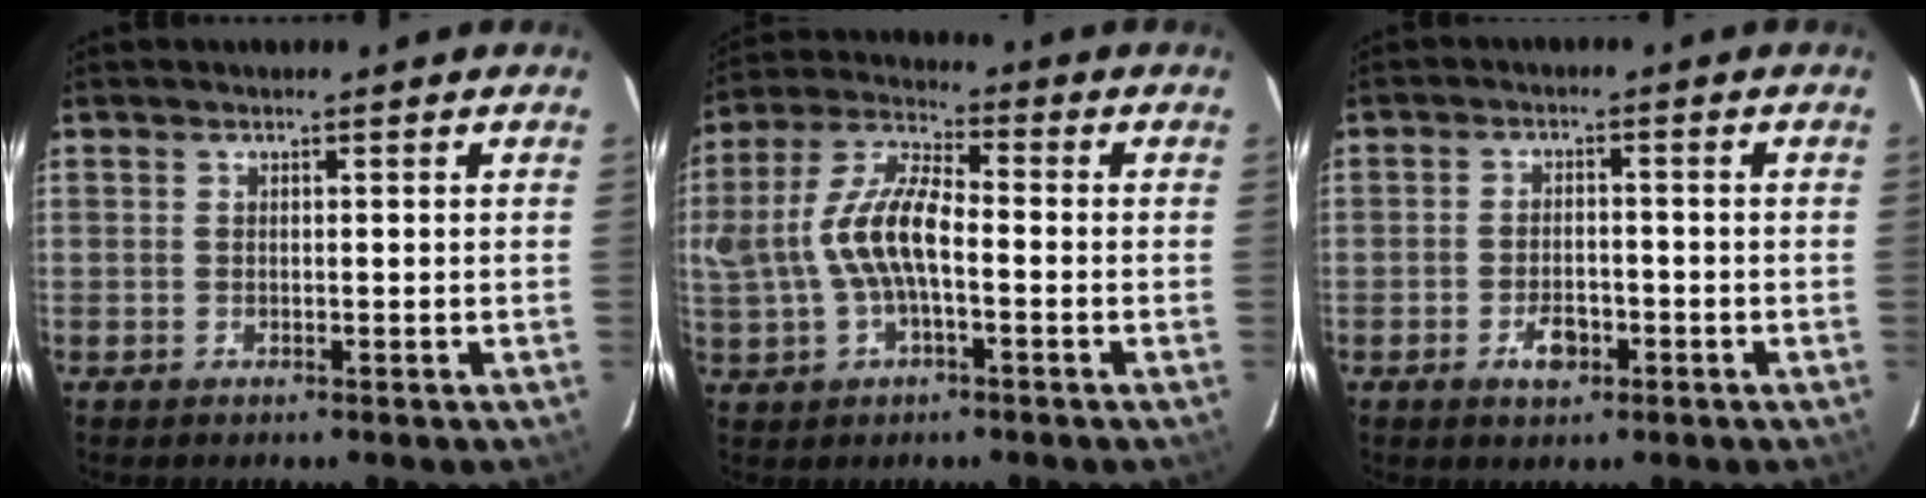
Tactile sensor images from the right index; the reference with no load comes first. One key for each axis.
{"total": 12.6, "fx": -1.4, "fy": 5.5, "fz": 11.3, "tx": -0.236, "ty": 0.015, "tz": -0.023}
{"total": 4.4, "fx": -2.2, "fy": 2.5, "fz": 2.9, "tx": -0.056, "ty": 0.002, "tz": -0.035}